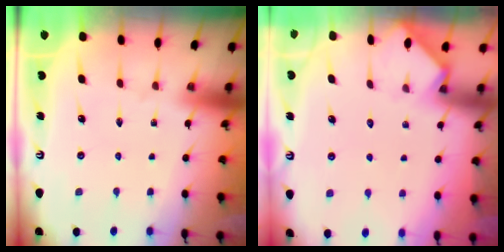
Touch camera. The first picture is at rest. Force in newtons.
{"total": 2.6, "press": 2.5, "slide": 0.3}